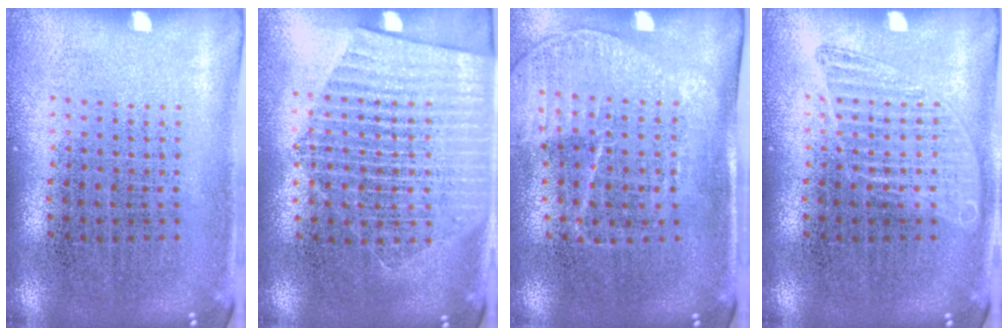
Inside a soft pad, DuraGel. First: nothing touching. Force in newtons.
{"total": 1.8, "press": 1.6, "slide": 0.8}
{"total": 1.5, "press": 1.3, "slide": 0.8}
{"total": 1.4, "press": 1.4, "slide": 0.1}